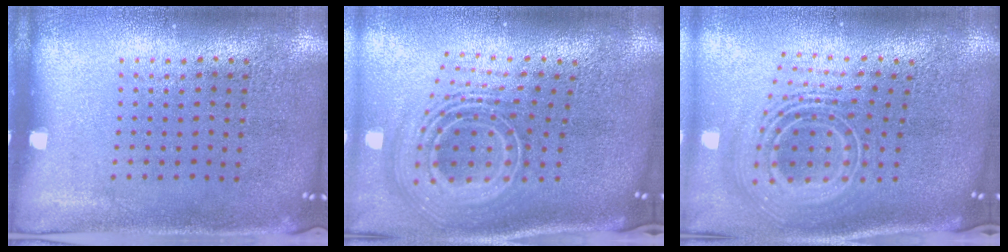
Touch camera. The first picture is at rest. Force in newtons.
{"total": 3.1, "press": 2.0, "slide": 2.3}
{"total": 2.9, "press": 1.9, "slide": 2.1}